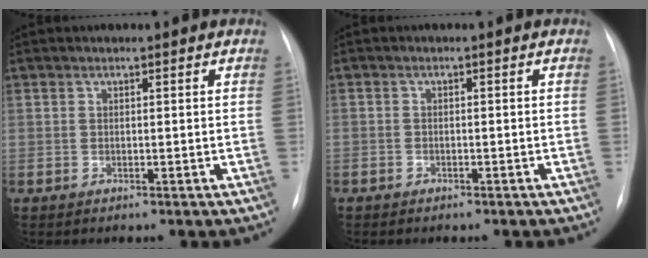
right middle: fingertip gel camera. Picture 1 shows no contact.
{"total": 1.5, "force": [-1.1, 0.9, 0.3], "torque": [-0.008, 0.004, -0.014]}